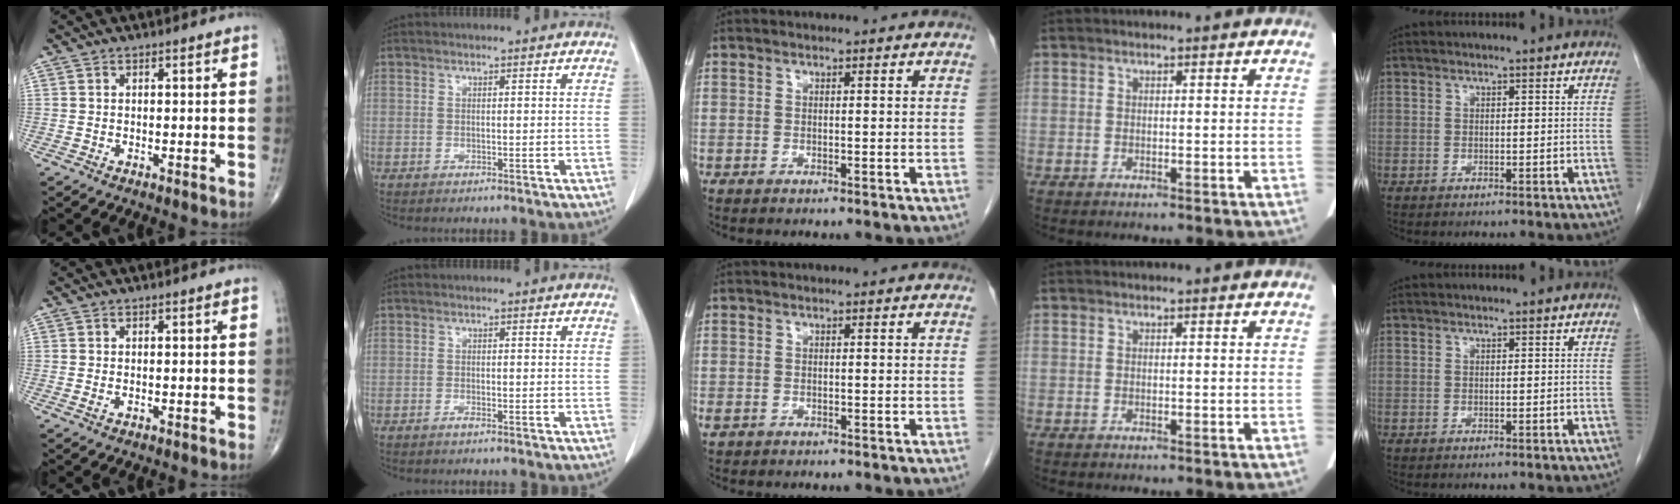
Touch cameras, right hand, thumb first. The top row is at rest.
{"thumb": {"total": 0.7, "force": [-0.1, 0.4, 0.6], "torque": [-0.014, -0.002, -0.002]}, "index": {"total": 0.7, "force": [-0.5, 0.1, 0.4], "torque": [-0.008, -0.001, -0.009]}, "middle": {"total": 0.8, "force": [-0.3, 0.6, 0.3], "torque": [-0.010, 0.002, -0.003]}}